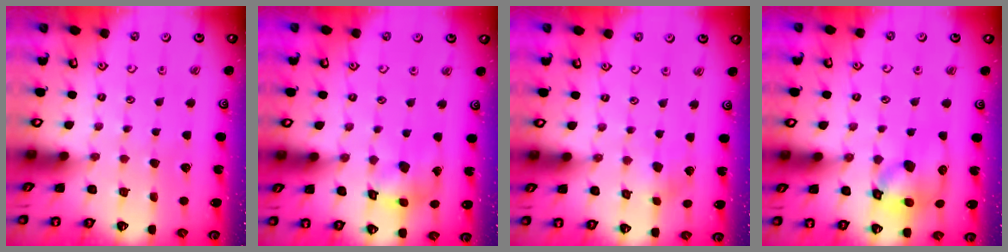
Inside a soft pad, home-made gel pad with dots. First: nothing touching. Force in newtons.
{"total": 10.1, "press": 10.1, "slide": 1.1}
{"total": 2.7, "press": 2.7, "slide": 0.3}
{"total": 11.6, "press": 11.5, "slide": 1.5}